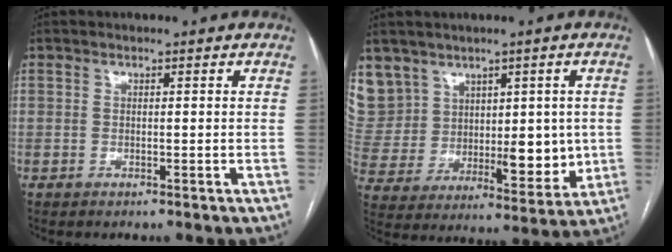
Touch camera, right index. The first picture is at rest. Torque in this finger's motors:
{"motor_torque": [0.54, 0.18, 0.38, 0.21]}